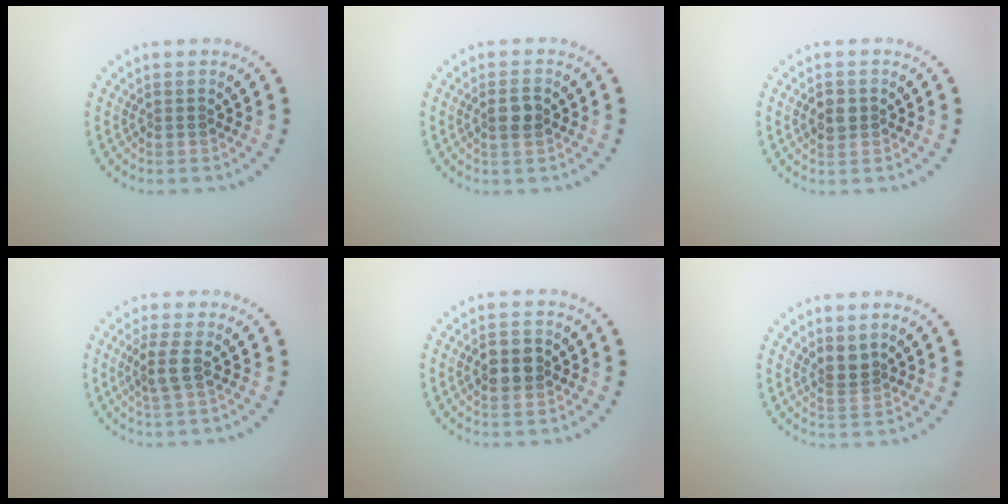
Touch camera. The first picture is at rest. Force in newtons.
{"total": 1.9, "press": 1.8, "slide": 0.6}
{"total": 1.7, "press": 1.7, "slide": 0.2}
{"total": 1.9, "press": 1.6, "slide": 1.0}
{"total": 3.2, "press": 3.2, "slide": 0.1}
{"total": 1.5, "press": 1.1, "slide": 1.0}